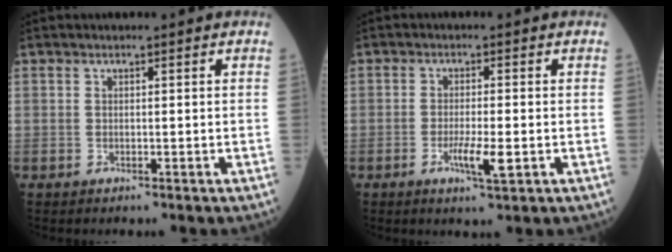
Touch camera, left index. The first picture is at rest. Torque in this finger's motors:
{"motor_torque": [0.03, 0.03, 0.10, 0.03]}